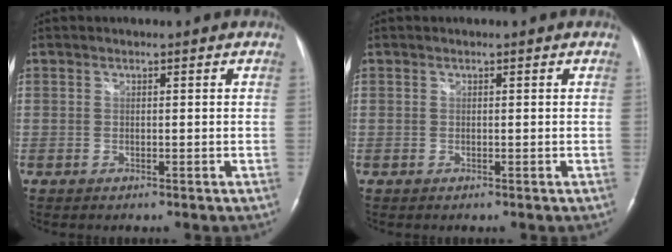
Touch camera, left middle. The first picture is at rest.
{"total": 0.0}